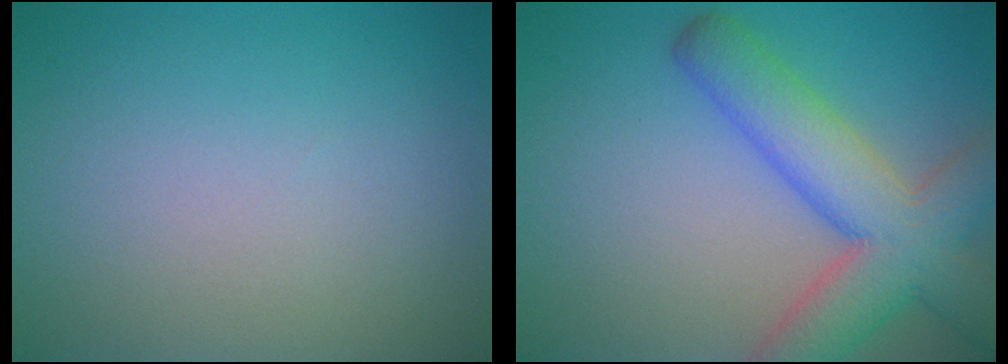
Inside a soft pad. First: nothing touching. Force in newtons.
{"total": 8.4, "press": 8.4, "slide": 0.4}